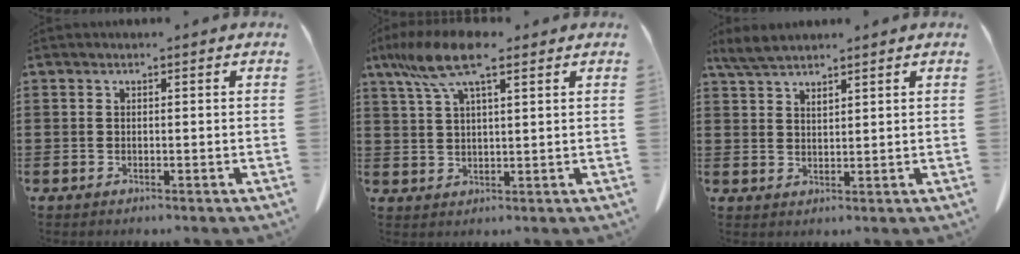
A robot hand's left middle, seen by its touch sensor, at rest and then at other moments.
{"total": 9.3, "force": [5.7, 2.3, 7.0], "torque": [-0.154, -0.006, 0.100]}
{"total": 3.2, "force": [2.8, 0.4, 1.4], "torque": [-0.035, -0.001, 0.053]}